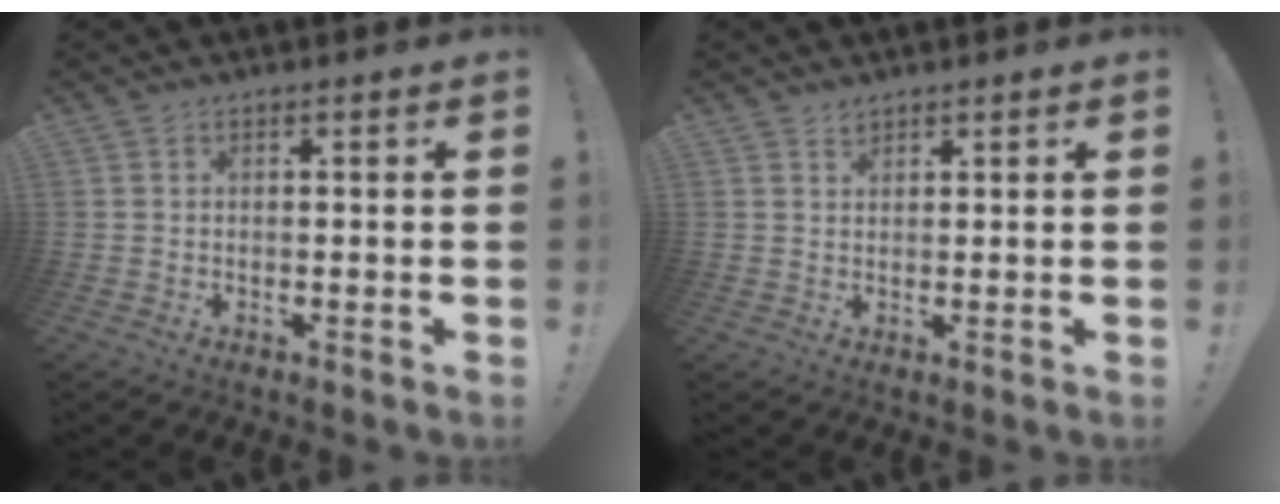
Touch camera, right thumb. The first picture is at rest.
{"total": 1.6, "force": [1.3, 0.7, 0.3], "torque": [0.004, -0.009, 0.024]}